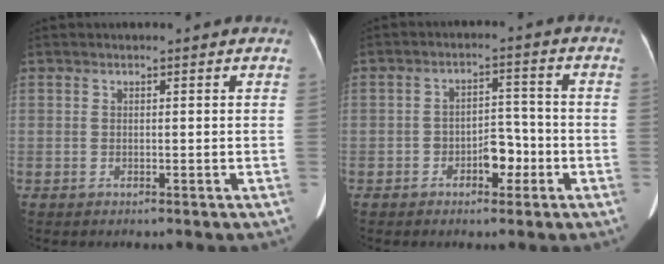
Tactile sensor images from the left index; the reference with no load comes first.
{"total": 4.7, "force": [-2.2, 2.7, 3.1], "torque": [-0.047, 0.014, -0.036]}